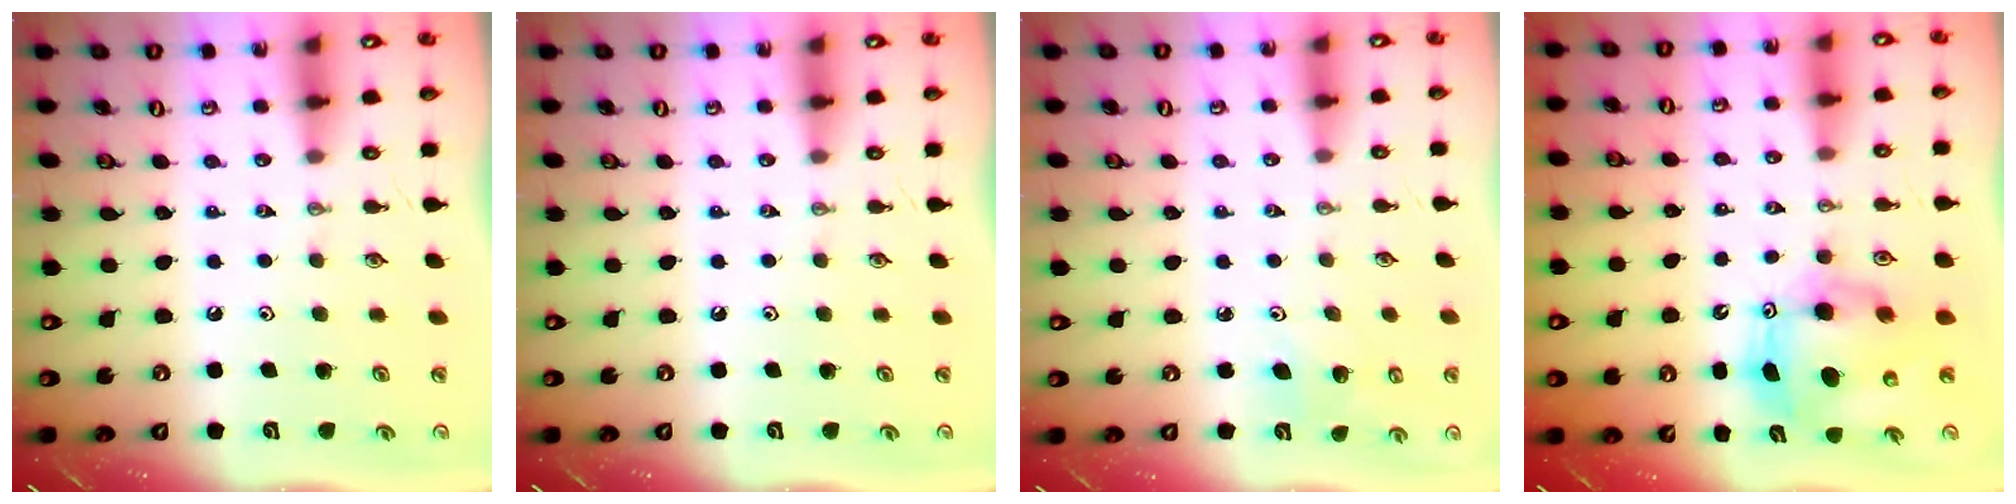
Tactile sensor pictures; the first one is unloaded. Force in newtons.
{"total": 0.0}
{"total": 6.3, "press": 6.2, "slide": 1.0}
{"total": 10.5, "press": 10.4, "slide": 0.9}